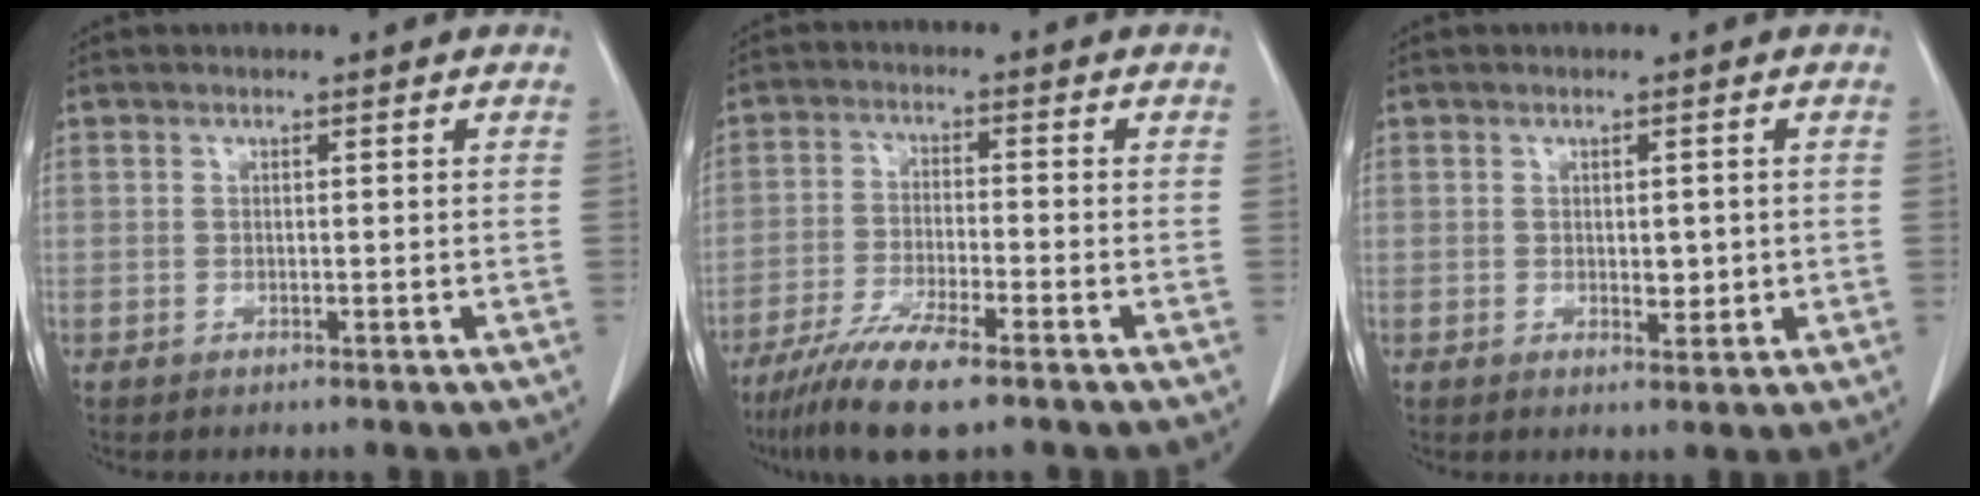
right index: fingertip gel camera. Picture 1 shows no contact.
{"total": 9.1, "force": [-6.5, 1.0, 6.2], "torque": [-0.116, -0.025, -0.118]}
{"total": 1.5, "force": [0.0, 0.8, 1.2], "torque": [-0.016, -0.002, 0.004]}